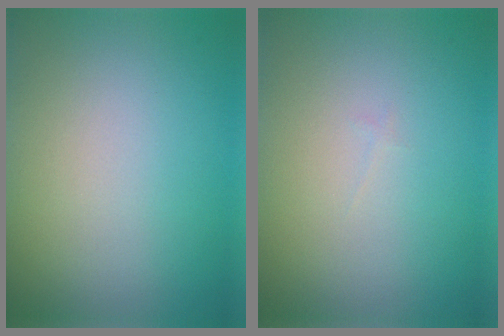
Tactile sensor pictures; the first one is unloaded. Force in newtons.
{"total": 0.0}